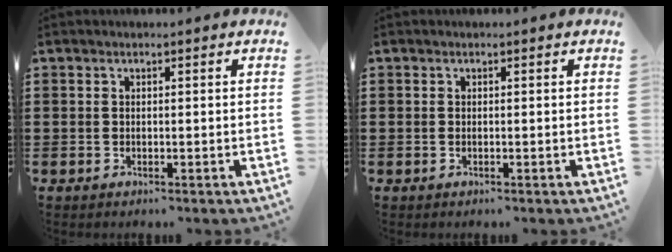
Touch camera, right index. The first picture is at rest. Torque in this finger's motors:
{"motor_torque": [0.50, 1.64, 0.02, -0.01]}